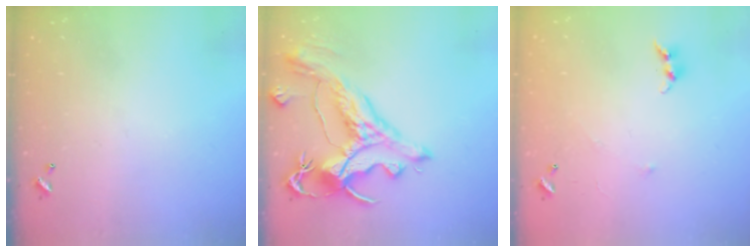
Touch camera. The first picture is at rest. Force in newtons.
{"total": 5.1, "press": 4.8, "slide": 1.7}
{"total": 6.1, "press": 6.1, "slide": 0.4}